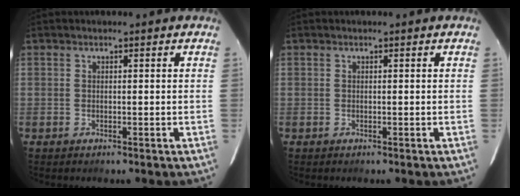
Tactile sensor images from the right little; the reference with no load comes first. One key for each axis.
{"total": 0.0}